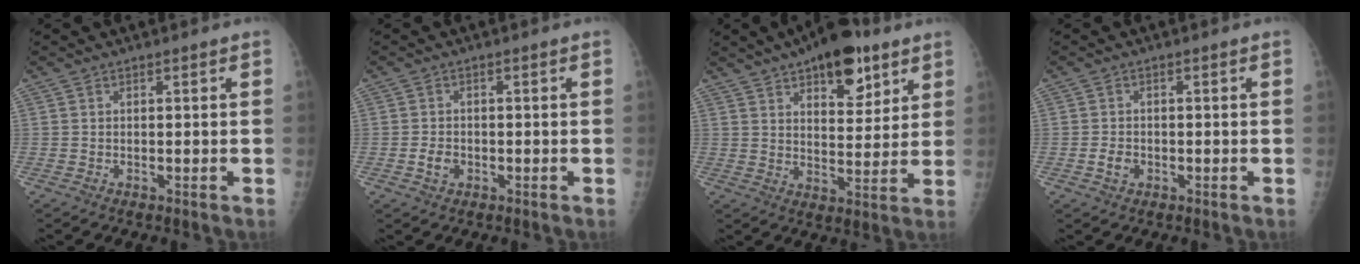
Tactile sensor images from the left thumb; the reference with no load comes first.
{"total": 2.6, "force": [-0.9, 2.0, 1.4], "torque": [-0.020, 0.005, -0.014]}
{"total": 14.1, "force": [8.2, 6.4, 9.5], "torque": [-0.099, -0.033, 0.123]}
{"total": 2.3, "force": [-0.8, 1.8, 1.3], "torque": [-0.017, 0.005, -0.013]}